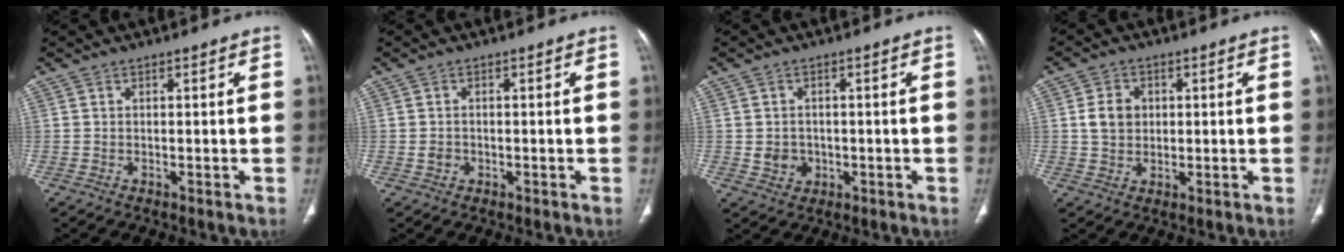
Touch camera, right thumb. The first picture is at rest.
{"total": 1.3, "force": [-0.4, 1.1, 0.6], "torque": [-0.006, 0.003, -0.006]}
{"total": 3.4, "force": [-0.5, 3.1, 1.5], "torque": [-0.012, 0.002, 0.001]}
{"total": 5.1, "force": [0.8, 4.2, 2.7], "torque": [-0.032, 0.000, 0.014]}